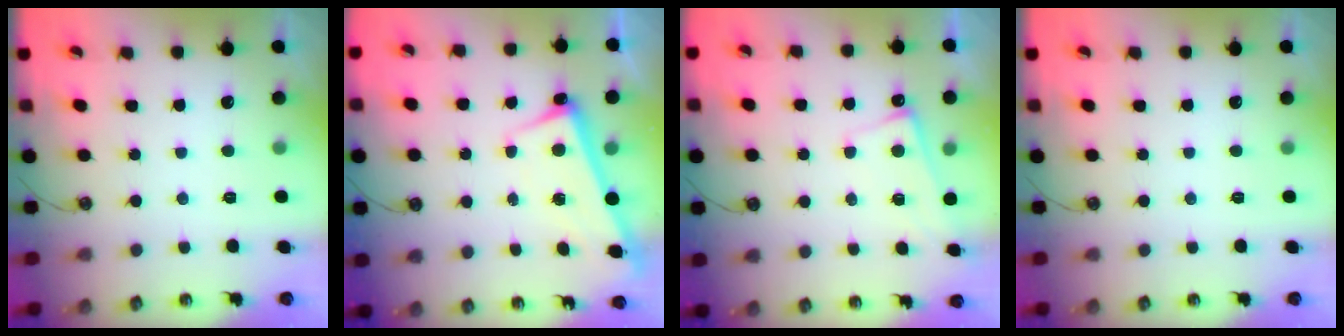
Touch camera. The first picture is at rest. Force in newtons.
{"total": 2.6, "press": 2.6, "slide": 0.5}
{"total": 2.2, "press": 2.1, "slide": 0.4}
{"total": 0.0}